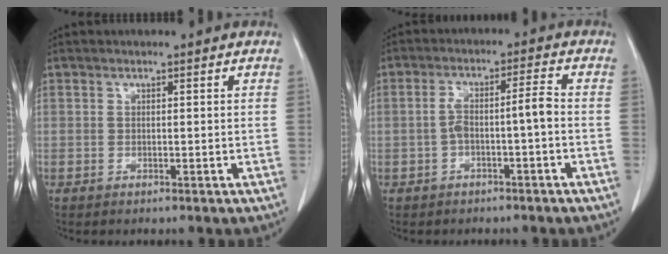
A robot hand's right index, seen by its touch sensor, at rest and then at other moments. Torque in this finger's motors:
{"motor_torque": [0.70, -0.34, 0.34, 0.09]}